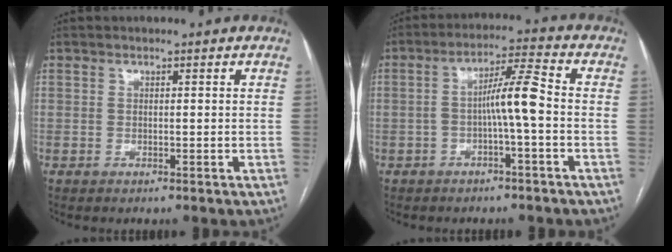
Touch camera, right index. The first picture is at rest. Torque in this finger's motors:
{"motor_torque": [0.33, -0.08, 0.19, 0.06]}